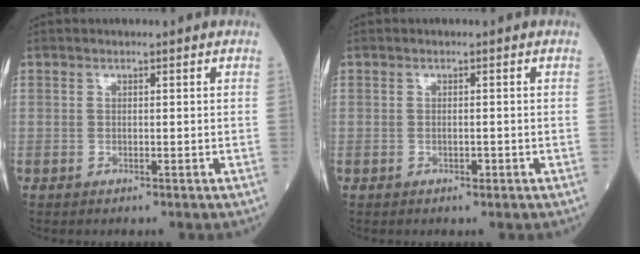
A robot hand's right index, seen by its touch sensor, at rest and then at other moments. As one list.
[{"total": 0.7, "force": [-0.4, 0.4, 0.5], "torque": [-0.011, 0.000, -0.004]}]